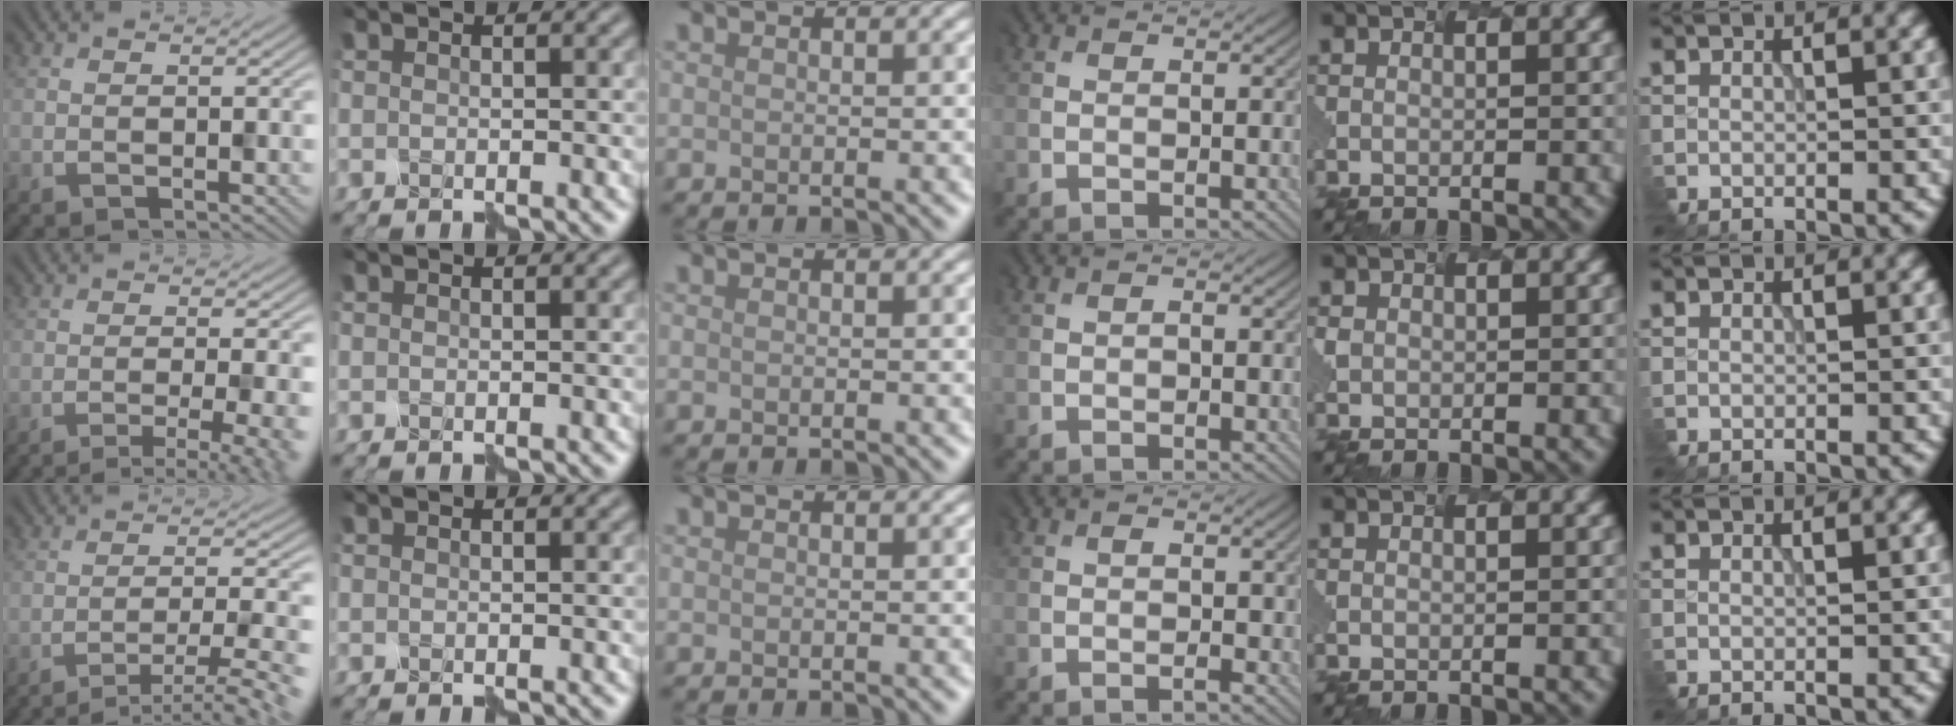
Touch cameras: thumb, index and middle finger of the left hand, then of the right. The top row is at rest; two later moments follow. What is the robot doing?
{"motion": "assemble", "object": "spray bottle"}